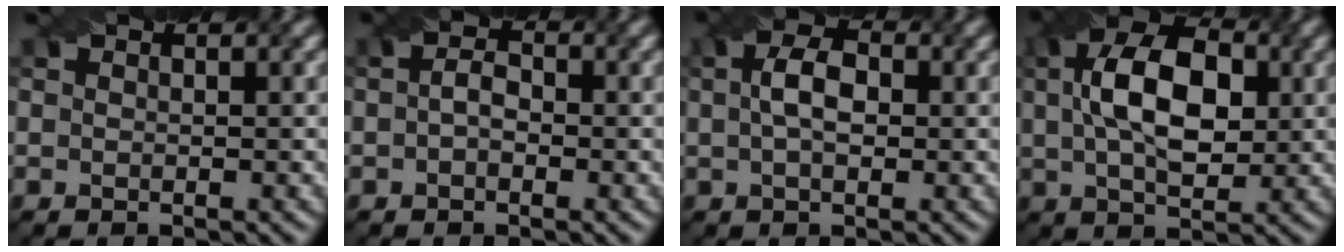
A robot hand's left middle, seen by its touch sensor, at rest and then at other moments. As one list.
[{"total": 1.8, "force": [-0.2, 1.1, 1.4], "torque": [-0.029, 0.006, -0.007]}, {"total": 3.8, "force": [0.4, 2.2, 3.0], "torque": [-0.057, 0.007, 0.000]}, {"total": 9.3, "force": [1.6, 5.3, 7.5], "torque": [-0.136, 0.017, 0.022]}]